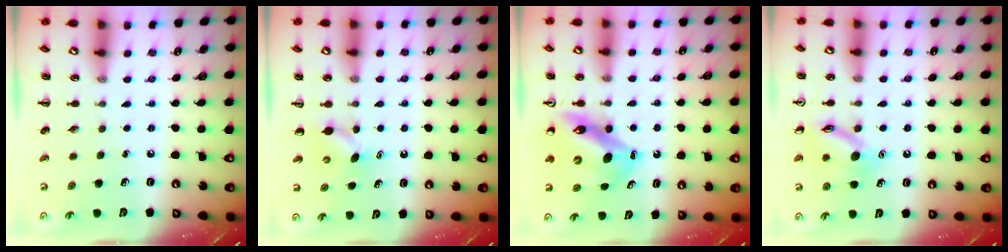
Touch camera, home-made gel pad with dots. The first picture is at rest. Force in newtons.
{"total": 3.5, "press": 3.3, "slide": 1.0}
{"total": 11.4, "press": 10.9, "slide": 3.2}
{"total": 12.6, "press": 12.6, "slide": 0.7}